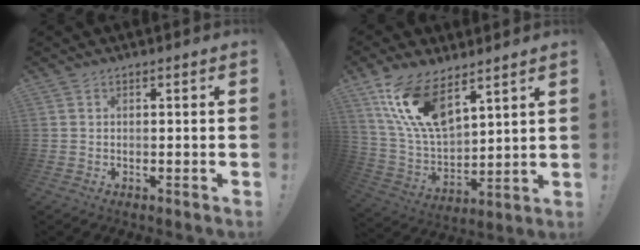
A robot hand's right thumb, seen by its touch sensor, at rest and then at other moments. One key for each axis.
{"total": 16.4, "fx": 10.6, "fy": 7.0, "fz": 10.4, "tx": -0.216, "ty": -0.065, "tz": 0.194}